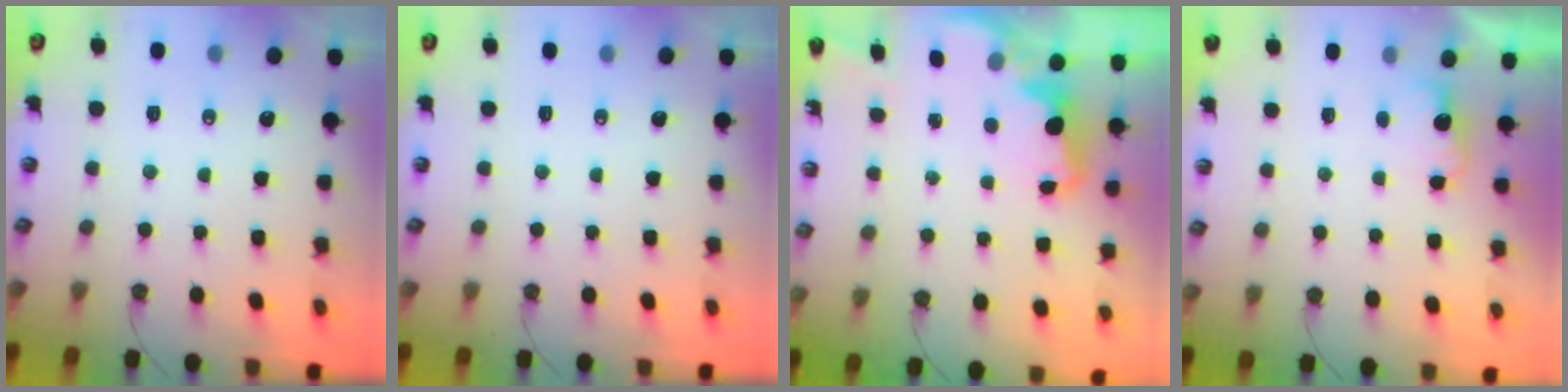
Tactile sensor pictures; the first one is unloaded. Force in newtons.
{"total": 0.0}
{"total": 2.5, "press": 2.5, "slide": 0.5}
{"total": 2.6, "press": 2.5, "slide": 0.9}